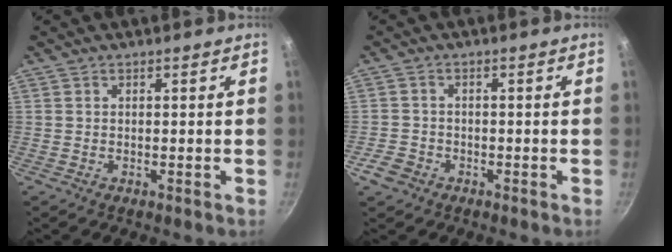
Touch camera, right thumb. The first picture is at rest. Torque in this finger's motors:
{"motor_torque": [-0.01, -0.16, -0.10, 0.05, 0.04]}